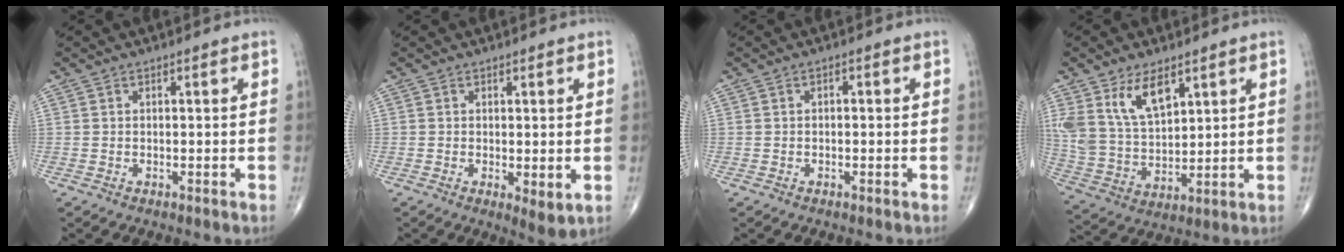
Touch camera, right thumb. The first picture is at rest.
{"total": 3.6, "force": [-0.4, 1.2, 3.4], "torque": [-0.049, -0.014, -0.004]}
{"total": 0.7, "force": [0.0, 0.4, 0.5], "torque": [-0.007, 0.001, -0.003]}
{"total": 11.8, "force": [6.5, 6.1, 7.7], "torque": [-0.135, -0.026, 0.141]}